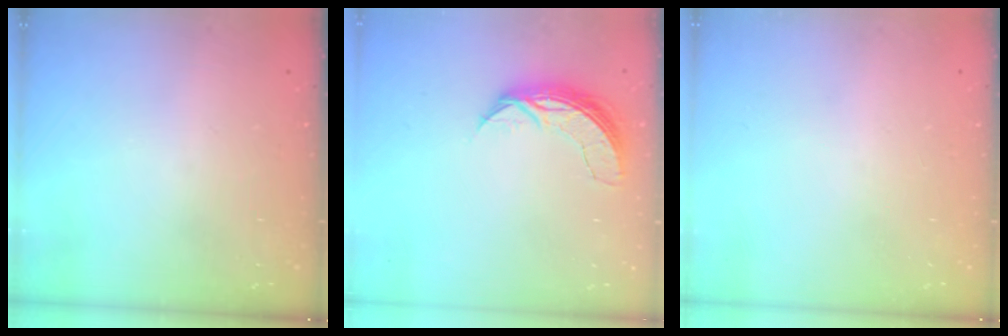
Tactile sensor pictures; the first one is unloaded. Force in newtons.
{"total": 7.2, "press": 7.2, "slide": 0.5}
{"total": 0.0}